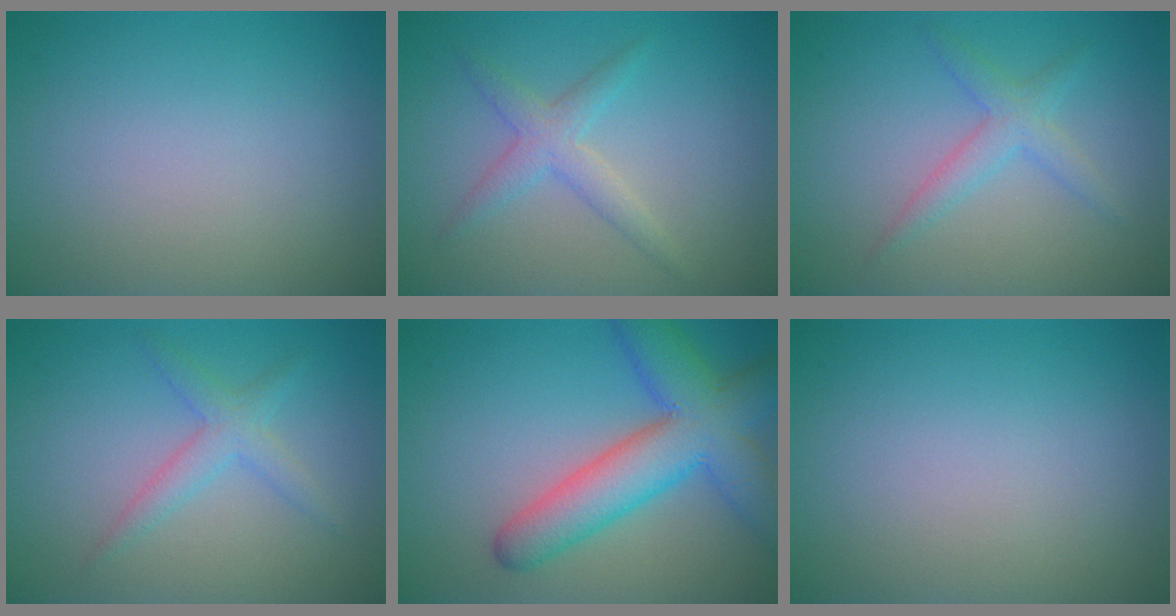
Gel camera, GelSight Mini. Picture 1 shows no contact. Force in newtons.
{"total": 2.5, "press": 2.5, "slide": 0.1}
{"total": 2.3, "press": 2.3, "slide": 0.2}
{"total": 2.3, "press": 2.3, "slide": 0.2}
{"total": 8.1, "press": 8.1, "slide": 0.3}
{"total": 0.0}